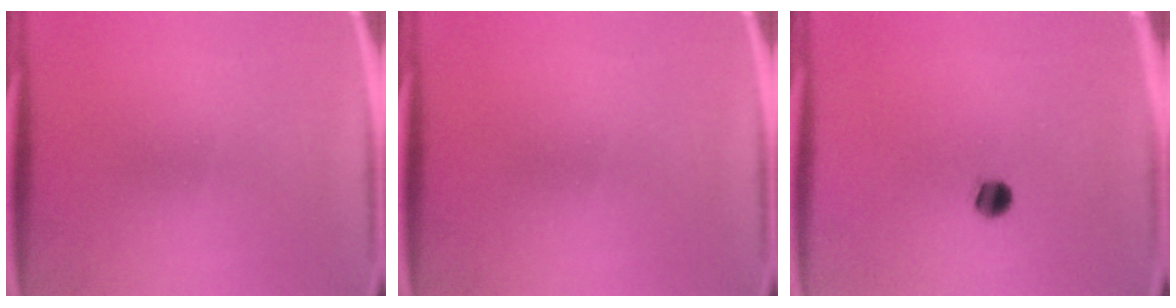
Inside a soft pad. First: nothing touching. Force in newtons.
{"total": 0.0}
{"total": 3.2}